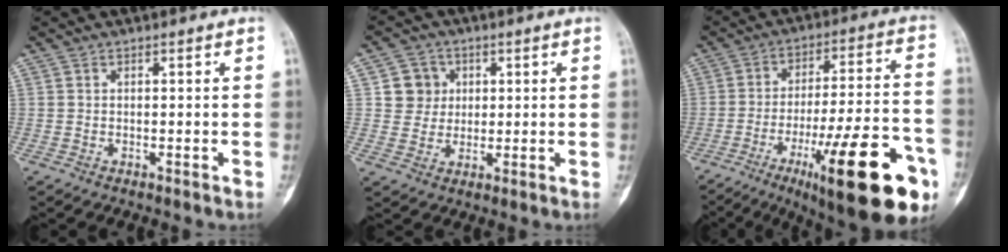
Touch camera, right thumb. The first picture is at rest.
{"total": 5.9, "force": [1.4, 5.6, 1.1], "torque": [0.015, 0.003, 0.021]}
{"total": 25.9, "force": [-11.6, 6.4, 22.2], "torque": [-0.286, 0.053, -0.164]}